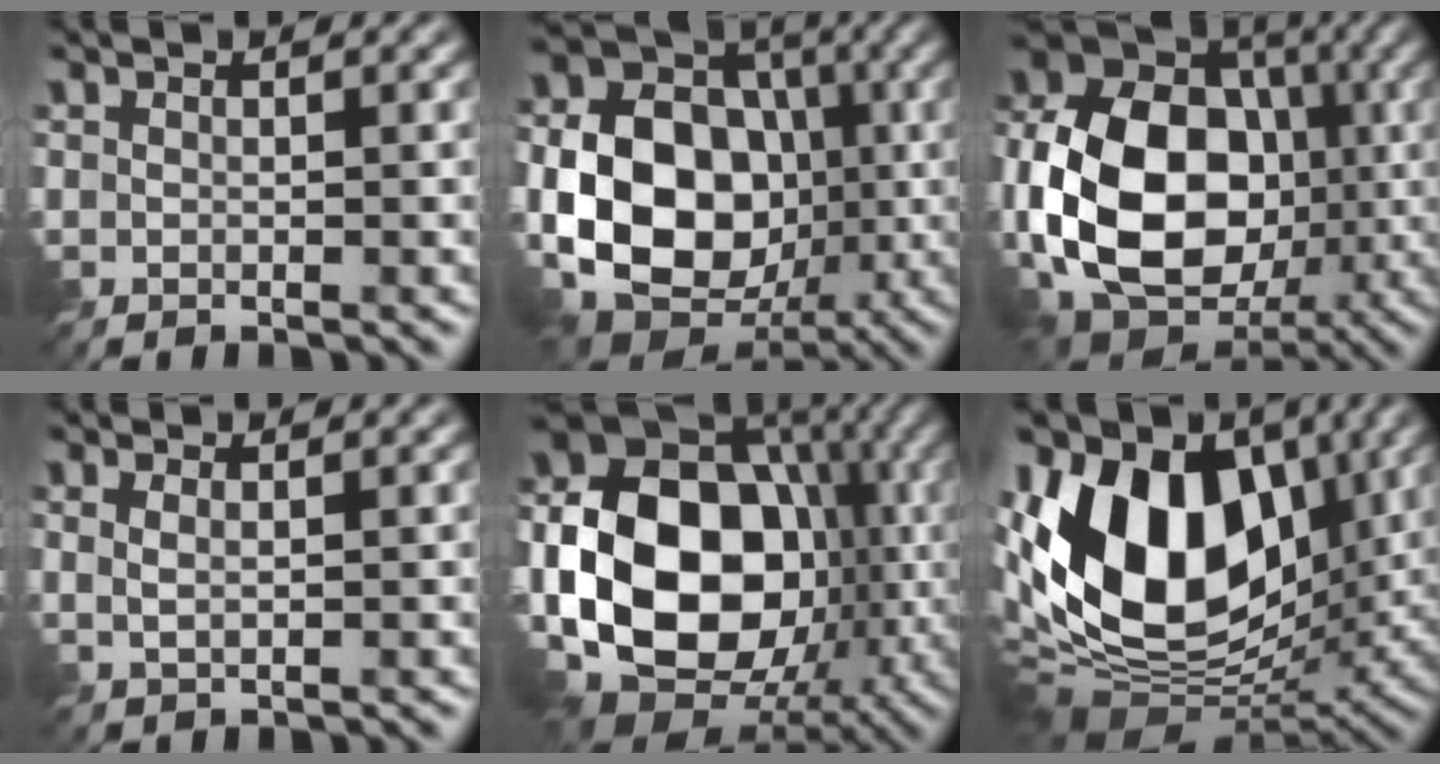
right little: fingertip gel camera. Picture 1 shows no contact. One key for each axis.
{"total": 15.2, "fx": -2.2, "fy": 12.1, "fz": 8.9, "tx": -0.163, "ty": -0.004, "tz": -0.059}
{"total": 15.3, "fx": -2.9, "fy": 10.9, "fz": 10.4, "tx": -0.209, "ty": -0.009, "tz": -0.071}
{"total": 0.9, "fx": 0.0, "fy": 0.3, "fz": 0.9, "tx": -0.021, "ty": -0.004, "tz": -0.002}
{"total": 20.1, "fx": -2.1, "fy": 15.3, "fz": 12.8, "tx": -0.233, "ty": -0.006, "tz": -0.041}
{"total": 15.4, "fx": 1.5, "fy": 10.1, "fz": 11.5, "tx": -0.222, "ty": 0.012, "tz": 0.007}